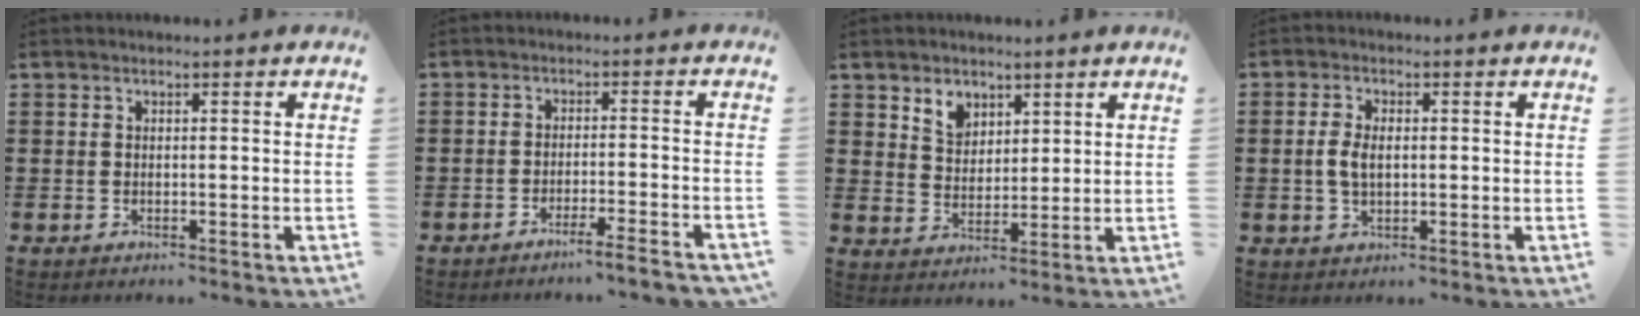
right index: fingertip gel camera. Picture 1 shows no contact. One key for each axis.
{"total": 3.6, "fx": -3.2, "fy": -0.5, "fz": 1.3, "tx": -0.020, "ty": -0.006, "tz": -0.063}
{"total": 4.2, "fx": 2.9, "fy": 3.0, "fz": 0.6, "tx": -0.028, "ty": 0.008, "tz": 0.054}
{"total": 3.5, "fx": 0.0, "fy": 1.9, "fz": 2.9, "tx": -0.072, "ty": 0.002, "tz": -0.006}